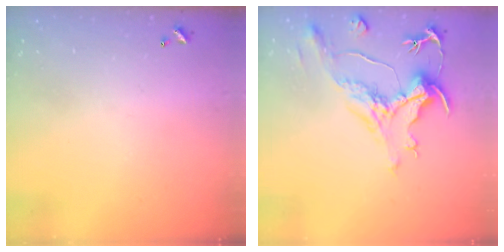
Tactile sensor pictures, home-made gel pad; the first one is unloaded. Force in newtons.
{"total": 1.6, "press": 0.0, "slide": 1.6}